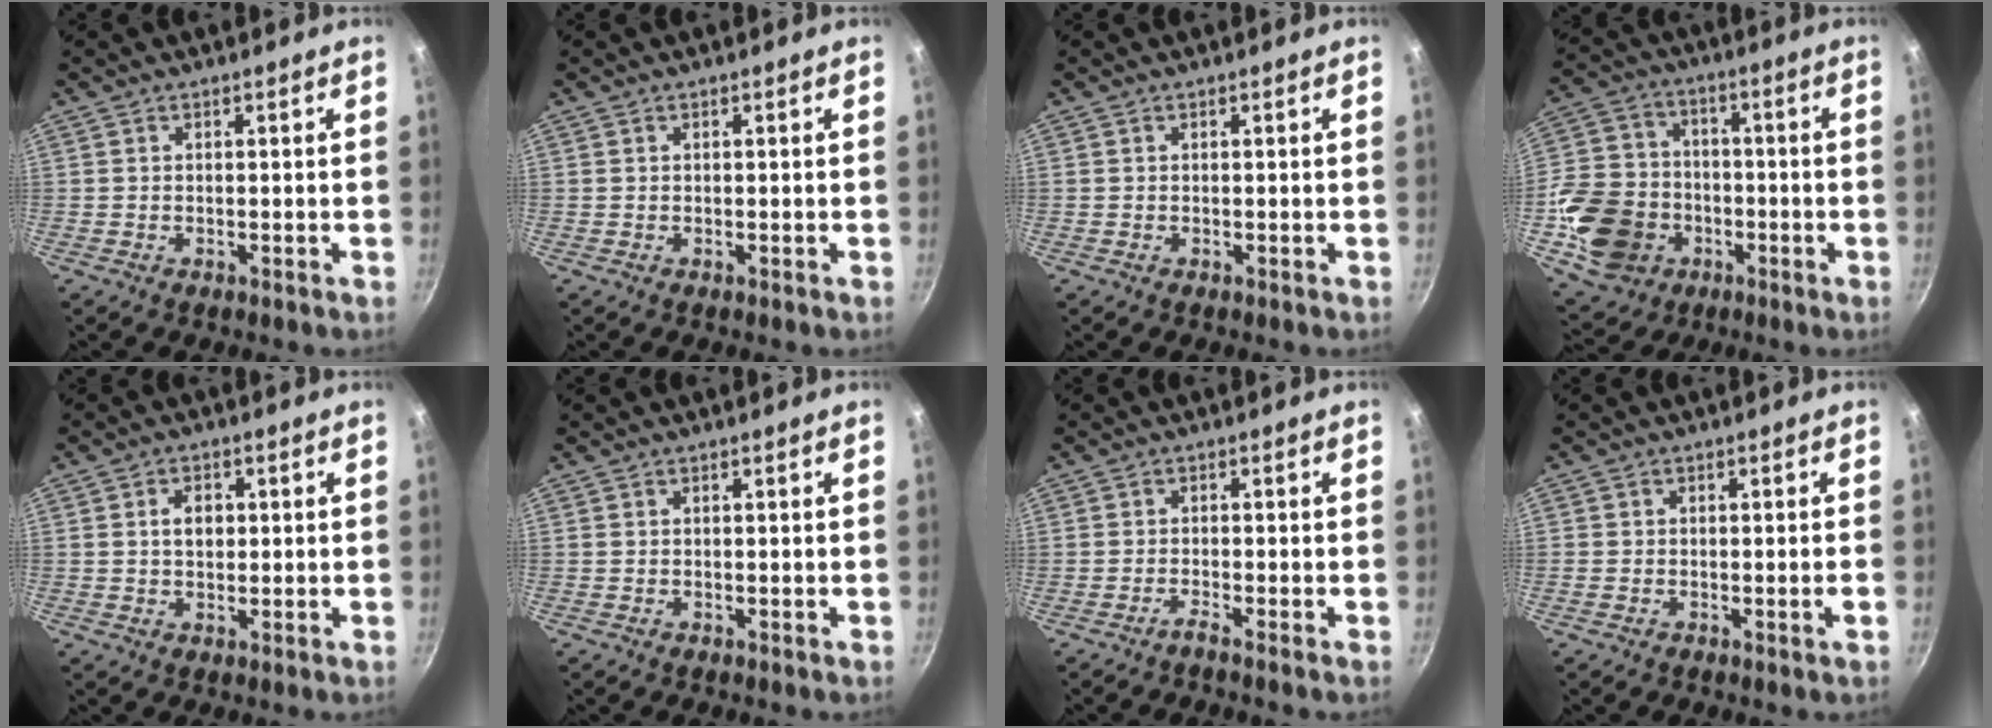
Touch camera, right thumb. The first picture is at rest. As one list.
[{"total": 0.0}, {"total": 0.0}, {"total": 17.6, "force": [-4.6, 14.4, 9.0], "torque": [-0.158, 0.036, -0.074]}, {"total": 3.8, "force": [0.5, 2.7, 2.6], "torque": [-0.026, 0.005, 0.008]}, {"total": 0.0}, {"total": 1.3, "force": [-1.1, -0.5, 0.6], "torque": [-0.022, 0.010, -0.021]}, {"total": 1.3, "force": [-0.6, 0.3, 1.1], "torque": [-0.020, 0.008, -0.013]}]